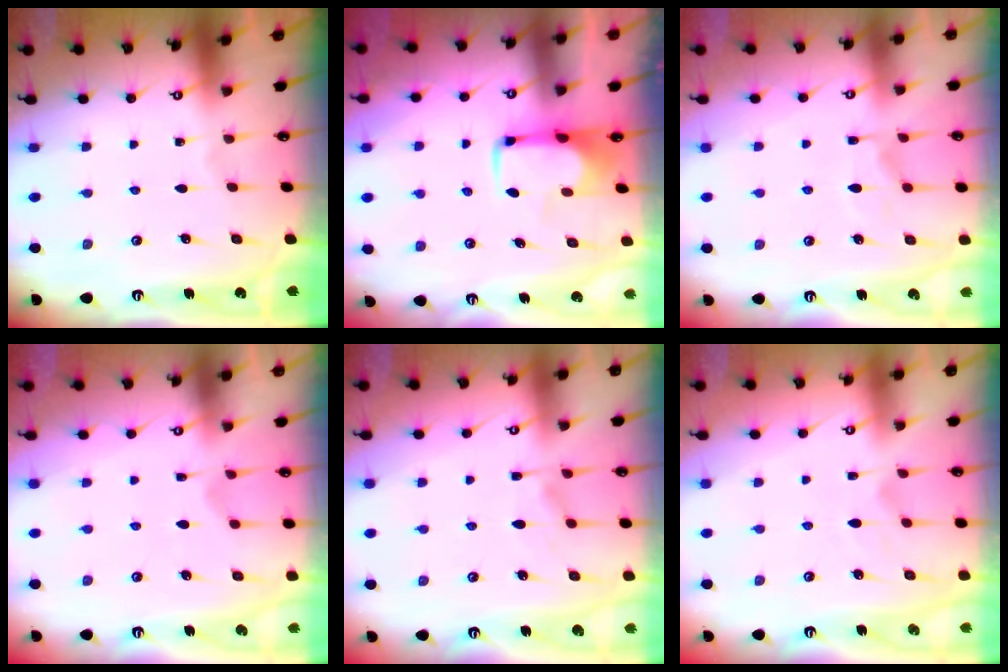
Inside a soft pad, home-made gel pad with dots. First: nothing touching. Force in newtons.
{"total": 2.0, "press": 1.9, "slide": 0.4}
{"total": 6.0, "press": 5.8, "slide": 1.3}
{"total": 2.8, "press": 2.6, "slide": 1.2}
{"total": 1.6, "press": 1.0, "slide": 1.2}
{"total": 1.3, "press": 0.6, "slide": 1.2}